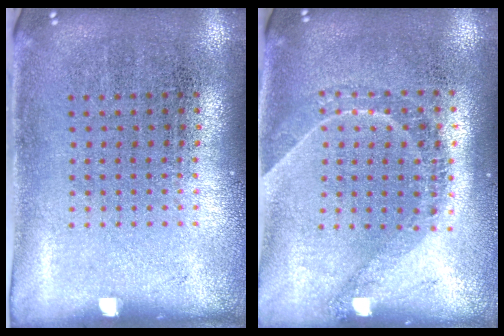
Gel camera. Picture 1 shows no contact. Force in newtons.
{"total": 1.3, "press": 1.1, "slide": 0.6}